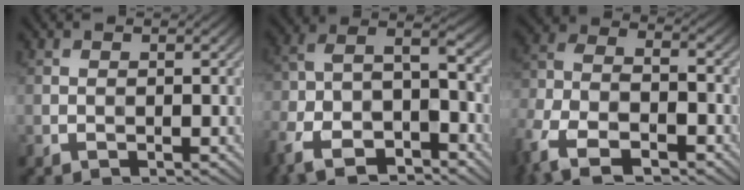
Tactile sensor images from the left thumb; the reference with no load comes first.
{"total": 12.7, "force": [-7.6, 5.8, 8.3], "torque": [-0.196, -0.032, -0.133]}
{"total": 11.2, "force": [-6.8, 5.5, 7.0], "torque": [-0.163, -0.016, -0.142]}